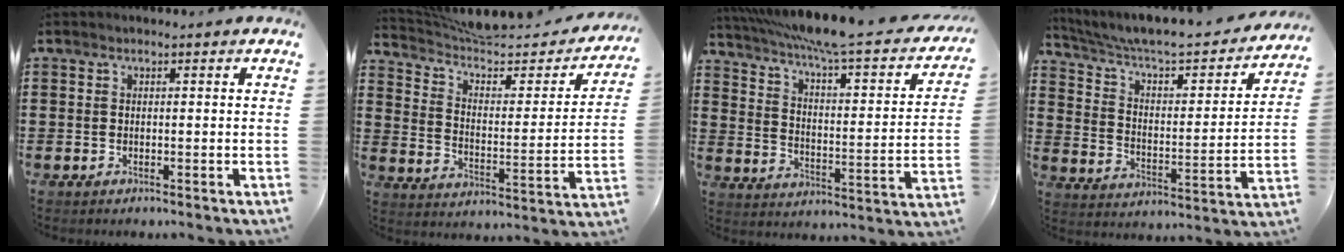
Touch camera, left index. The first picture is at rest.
{"total": 5.9, "force": [5.0, 1.5, 2.6], "torque": [-0.079, -0.036, 0.081]}
{"total": 7.0, "force": [5.4, -0.4, 4.5], "torque": [-0.109, -0.047, 0.086]}
{"total": 5.7, "force": [4.8, 1.2, 2.8], "torque": [-0.080, -0.043, 0.075]}